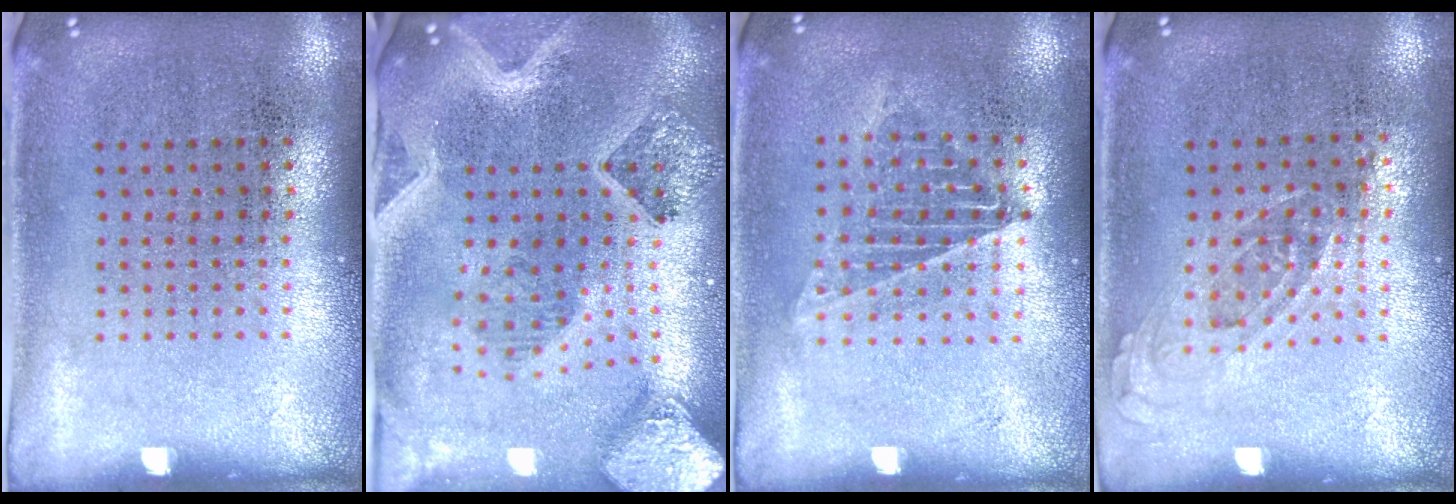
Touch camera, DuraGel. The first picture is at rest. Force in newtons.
{"total": 3.6, "press": 2.9, "slide": 2.1}
{"total": 1.0, "press": 1.0, "slide": 0.2}
{"total": 0.7, "press": 0.7, "slide": 0.3}